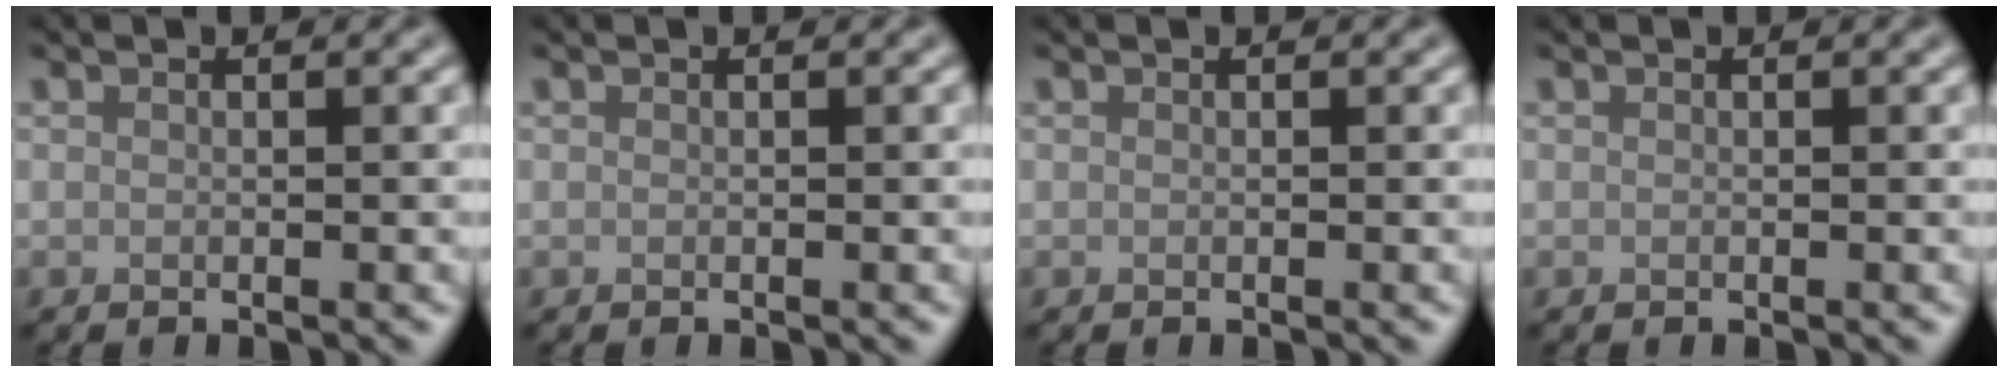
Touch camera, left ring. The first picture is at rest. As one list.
[{"total": 0.0}, {"total": 0.0}, {"total": 0.0}]